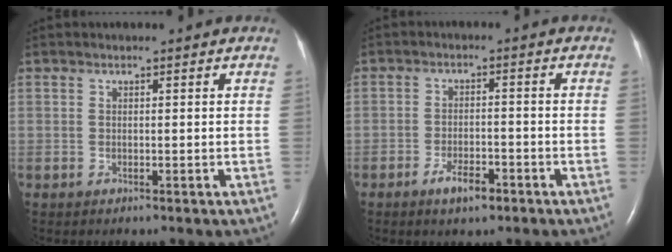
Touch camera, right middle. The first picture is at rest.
{"total": 4.1, "force": [-2.7, 1.3, 2.8], "torque": [-0.055, 0.000, -0.044]}